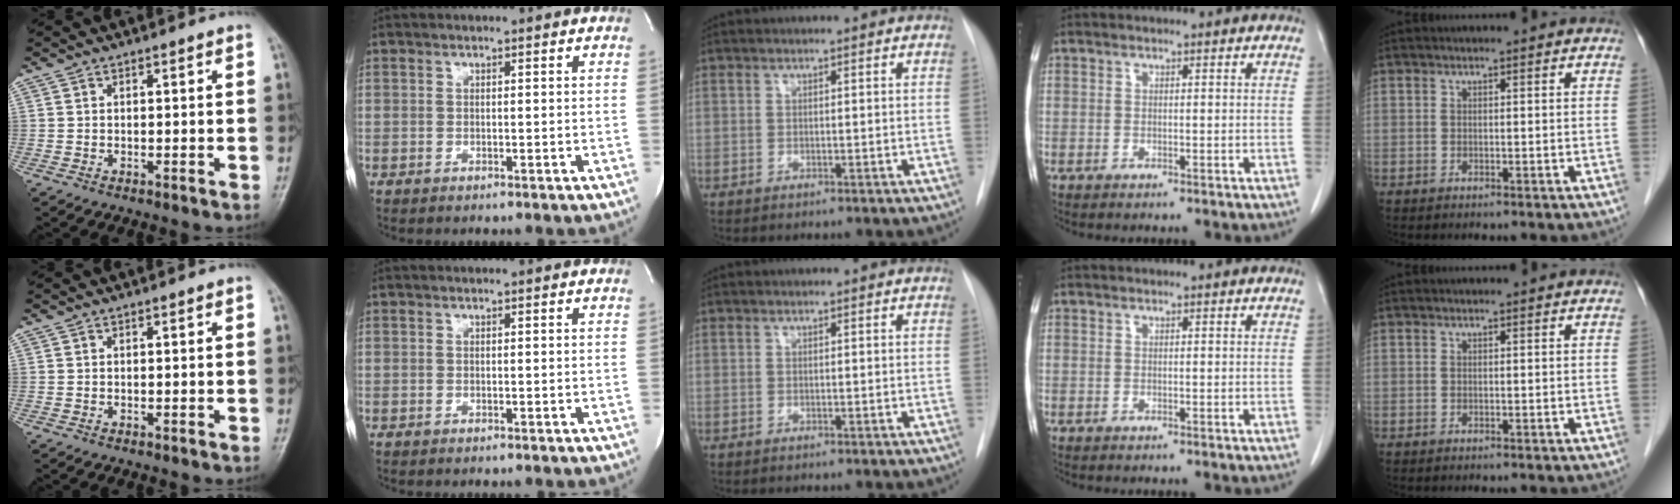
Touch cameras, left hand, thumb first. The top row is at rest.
{}